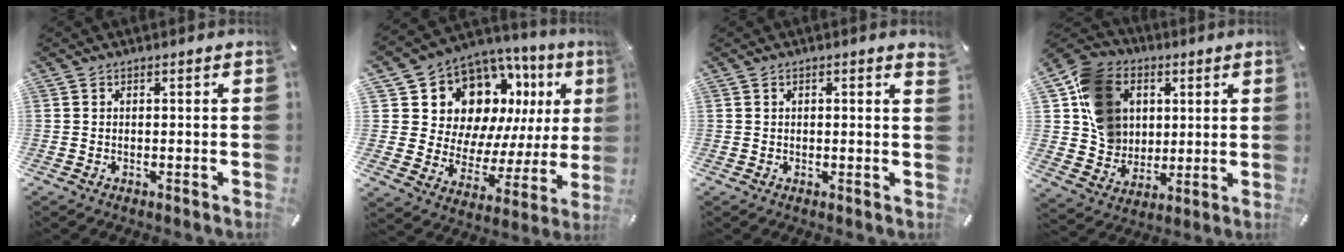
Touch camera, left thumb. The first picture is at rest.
{"total": 15.2, "force": [8.7, 10.8, 6.3], "torque": [-0.104, -0.084, 0.168]}
{"total": 1.2, "force": [0.5, 0.2, 1.1], "torque": [-0.022, 0.001, 0.008]}
{"total": 14.8, "force": [3.7, 12.7, 6.6], "torque": [-0.135, -0.008, 0.075]}